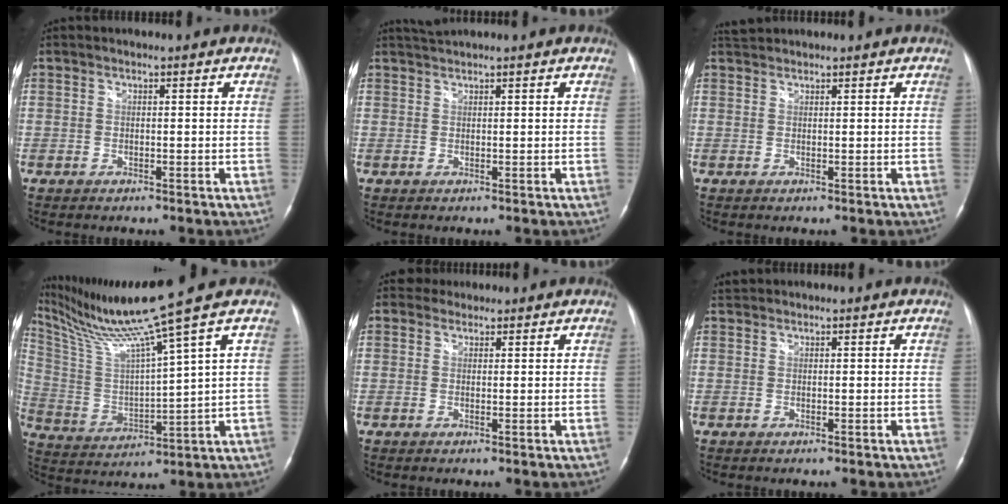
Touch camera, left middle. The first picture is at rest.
{"total": 1.5, "force": [1.4, -0.5, 0.2], "torque": [-0.002, 0.007, 0.033]}
{"total": 1.7, "force": [1.7, 0.2, 0.0], "torque": [-0.006, 0.014, 0.034]}
{"total": 14.7, "force": [11.3, -3.7, 8.6], "torque": [-0.164, -0.022, 0.218]}
{"total": 1.8, "force": [1.5, 0.8, -0.6], "torque": [0.014, 0.010, 0.021]}
{"total": 1.1, "force": [1.0, 0.3, -0.1], "torque": [-0.005, 0.012, 0.023]}